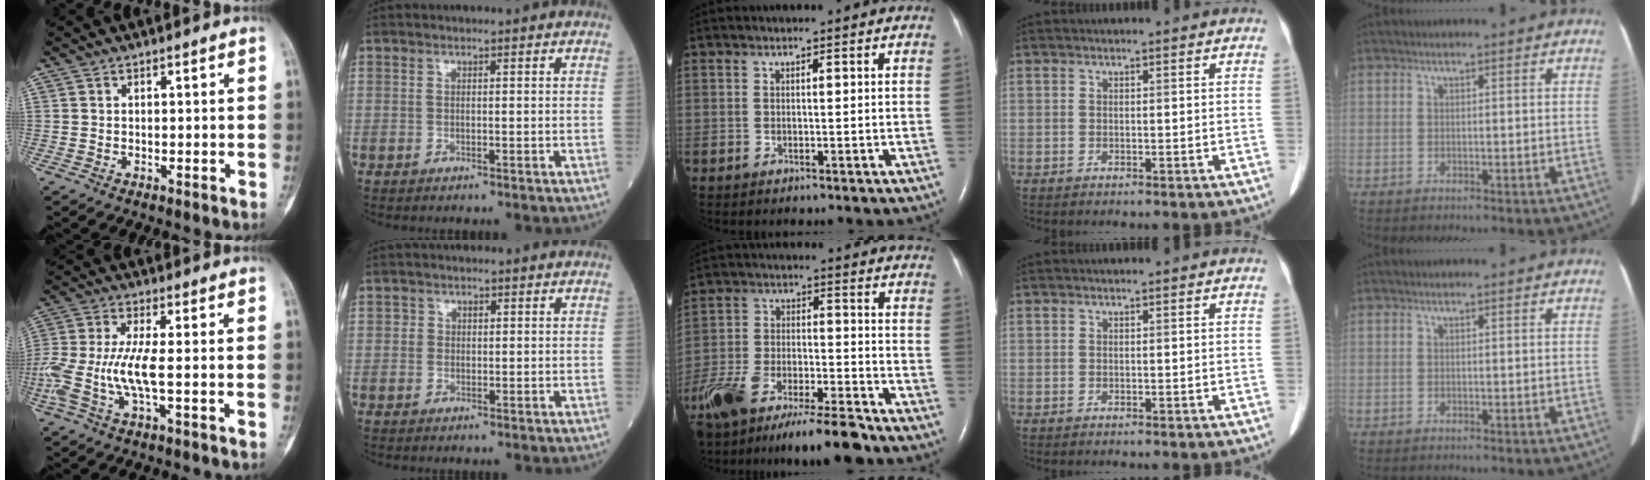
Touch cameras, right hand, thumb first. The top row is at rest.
{"thumb": {"total": 10.2, "force": [-1.7, 2.8, 9.6], "torque": [-0.244, 0.010, -0.037]}, "index": {"total": 1.6, "force": [0.3, 1.5, 0.6], "torque": [-0.008, 0.001, 0.002]}, "middle": {"total": 16.3, "force": [-13.3, 3.1, 8.9], "torque": [-0.180, -0.013, -0.233]}}